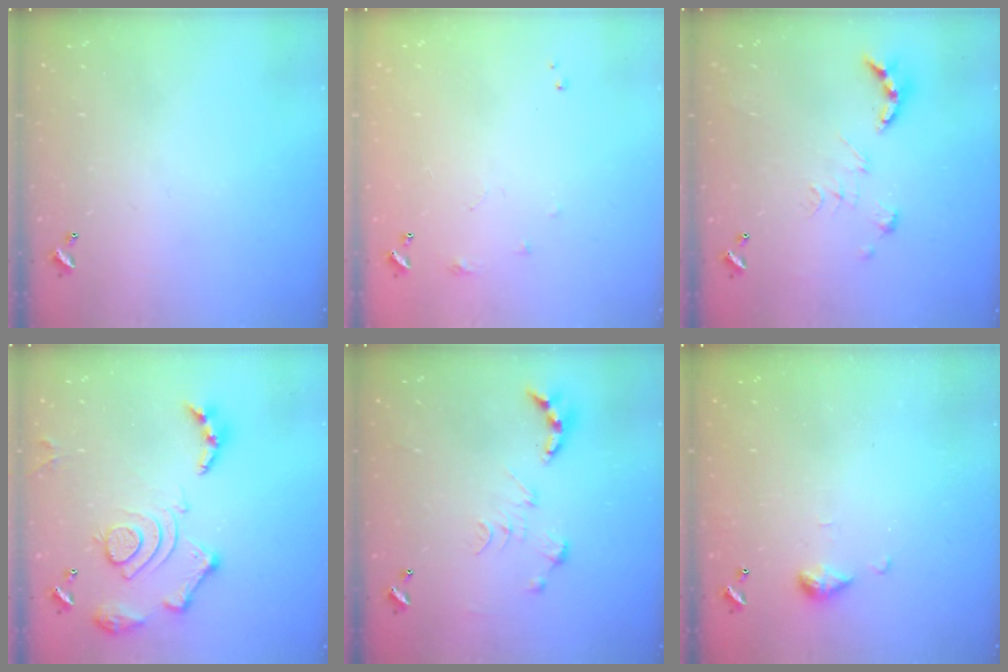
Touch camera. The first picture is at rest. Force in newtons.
{"total": 5.9, "press": 5.9, "slide": 0.8}
{"total": 2.7, "press": 2.2, "slide": 1.5}
{"total": 16.1, "press": 16.0, "slide": 1.8}
{"total": 0.0}
{"total": 5.6, "press": 5.5, "slide": 0.7}